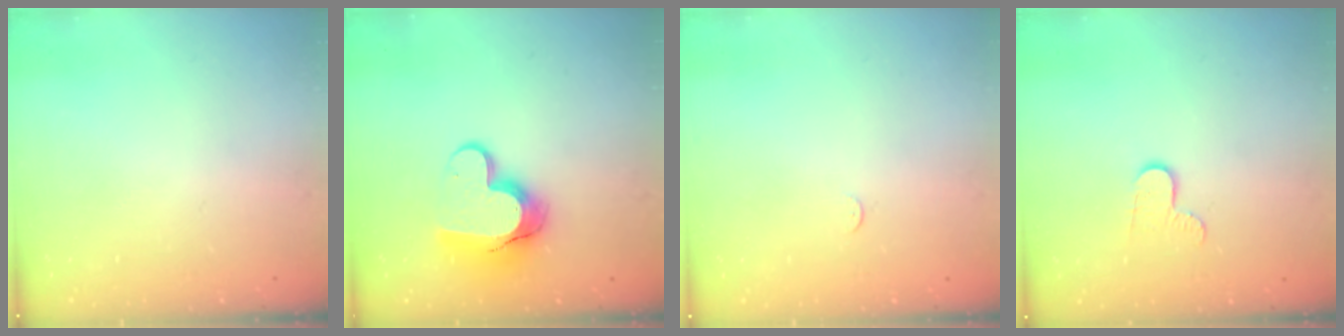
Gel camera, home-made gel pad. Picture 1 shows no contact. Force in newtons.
{"total": 11.8, "press": 11.8, "slide": 1.0}
{"total": 2.3, "press": 2.3, "slide": 0.3}
{"total": 6.1, "press": 6.0, "slide": 0.6}